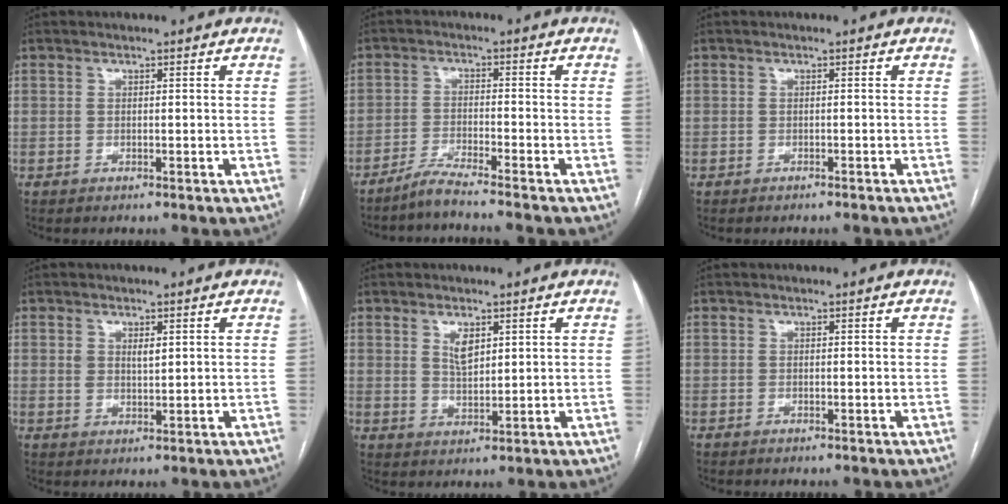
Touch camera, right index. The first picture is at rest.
{"total": 4.2, "force": [-3.7, -1.0, 1.7], "torque": [-0.033, -0.011, -0.068]}
{"total": 2.6, "force": [-2.4, 0.3, 1.0], "torque": [-0.015, -0.002, -0.028]}
{"total": 2.6, "force": [0.9, 1.2, 2.1], "torque": [-0.038, -0.001, 0.018]}
{"total": 3.4, "force": [1.7, 1.5, 2.6], "torque": [-0.052, -0.001, 0.037]}
{"total": 0.0}